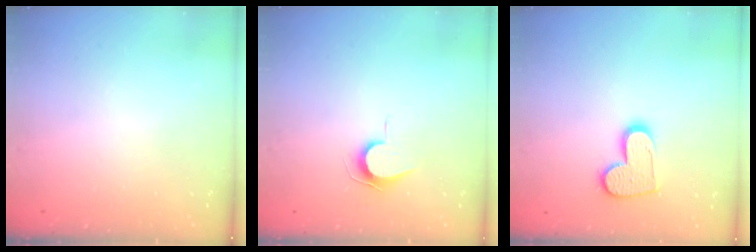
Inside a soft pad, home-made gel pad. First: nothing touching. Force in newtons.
{"total": 6.9, "press": 6.8, "slide": 0.7}
{"total": 13.0, "press": 13.0, "slide": 1.0}